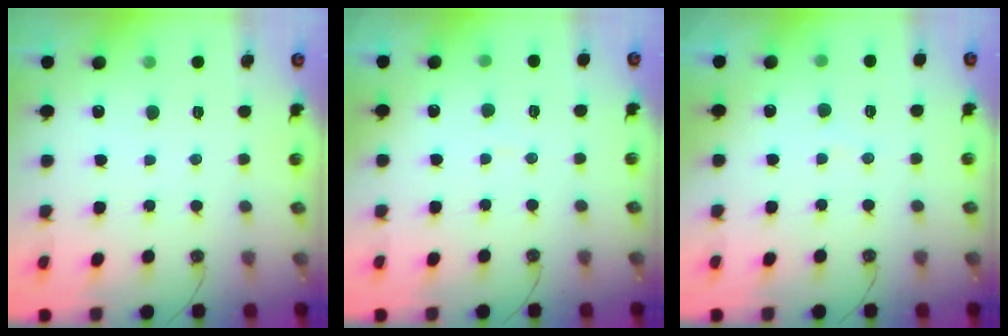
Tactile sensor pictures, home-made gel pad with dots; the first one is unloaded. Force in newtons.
{"total": 2.9, "press": 2.9, "slide": 0.3}
{"total": 2.9, "press": 2.6, "slide": 1.2}